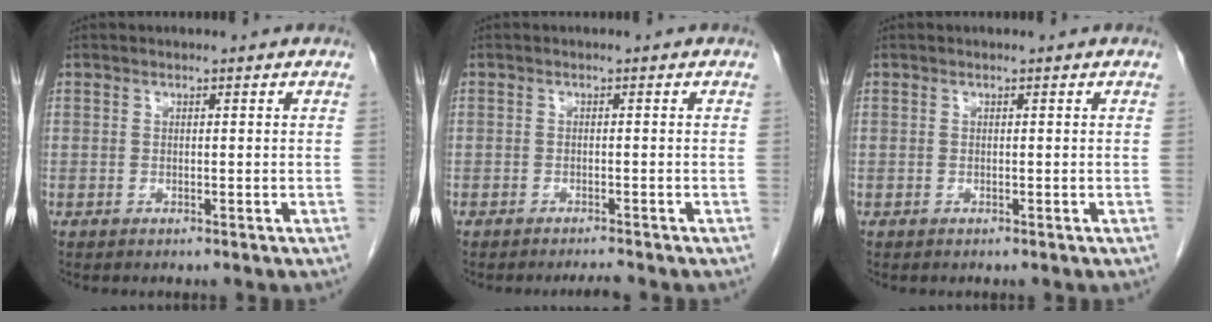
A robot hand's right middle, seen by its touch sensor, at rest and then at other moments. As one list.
[{"total": 1.5, "force": [-1.4, -0.3, 0.3], "torque": [-0.008, -0.006, -0.021]}, {"total": 0.0}]